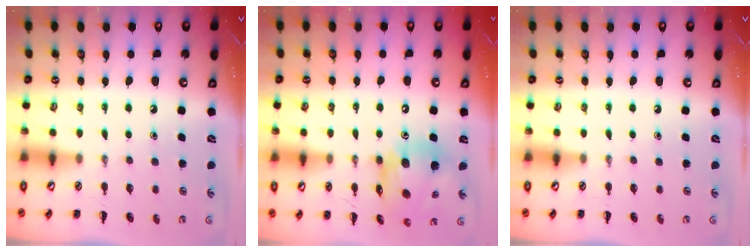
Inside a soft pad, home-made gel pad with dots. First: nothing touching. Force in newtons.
{"total": 14.3, "press": 13.9, "slide": 3.4}
{"total": 0.0}